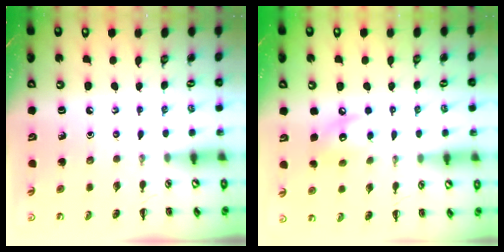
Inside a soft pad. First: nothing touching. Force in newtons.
{"total": 7.3, "press": 7.3, "slide": 0.9}